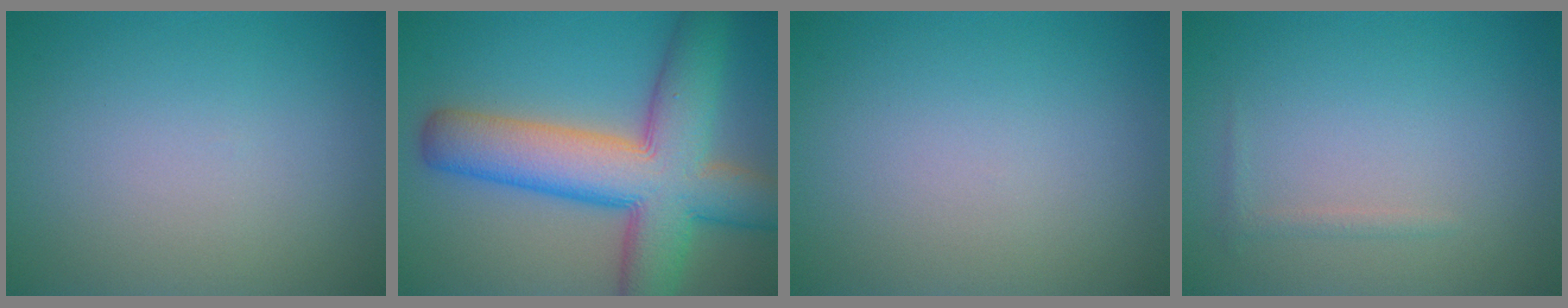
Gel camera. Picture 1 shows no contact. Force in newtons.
{"total": 11.8, "press": 11.8, "slide": 0.4}
{"total": 0.0}
{"total": 0.7, "press": 0.7, "slide": 0.0}